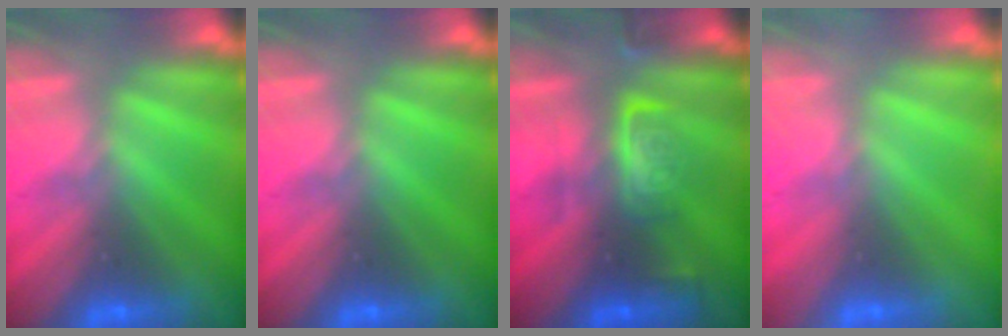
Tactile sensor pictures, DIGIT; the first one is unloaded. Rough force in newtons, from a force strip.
{"total": 0.0}
{"total": 2.7}
{"total": 3.0}